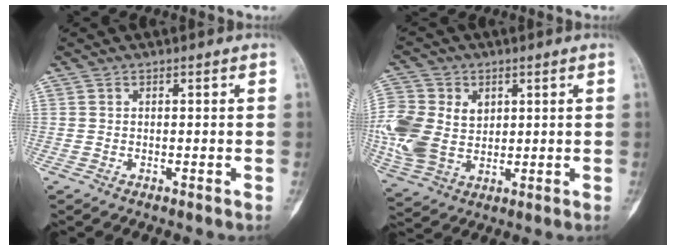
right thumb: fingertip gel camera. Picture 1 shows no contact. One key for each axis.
{"total": 15.7, "fx": 1.4, "fy": 11.9, "fz": 10.1, "tx": -0.236, "ty": -0.005, "tz": 0.035}